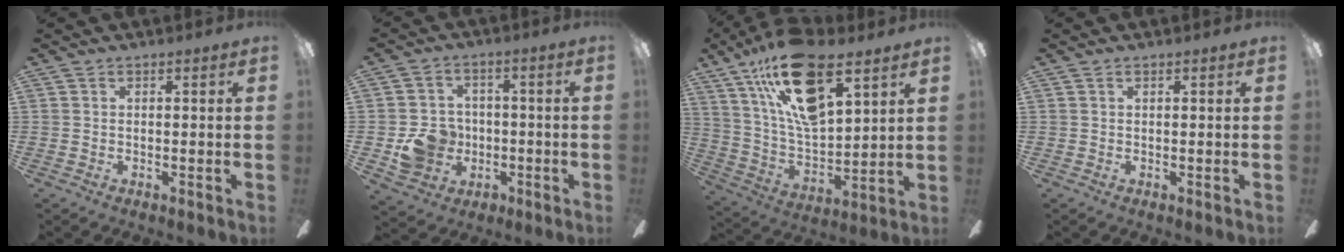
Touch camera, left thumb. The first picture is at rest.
{"total": 9.9, "force": [-2.1, 8.9, 3.6], "torque": [-0.083, 0.024, -0.031]}
{"total": 21.9, "force": [13.4, 9.4, 14.6], "torque": [-0.284, -0.066, 0.231]}
{"total": 0.6, "force": [0.3, 0.1, 0.5], "torque": [-0.013, 0.002, 0.005]}